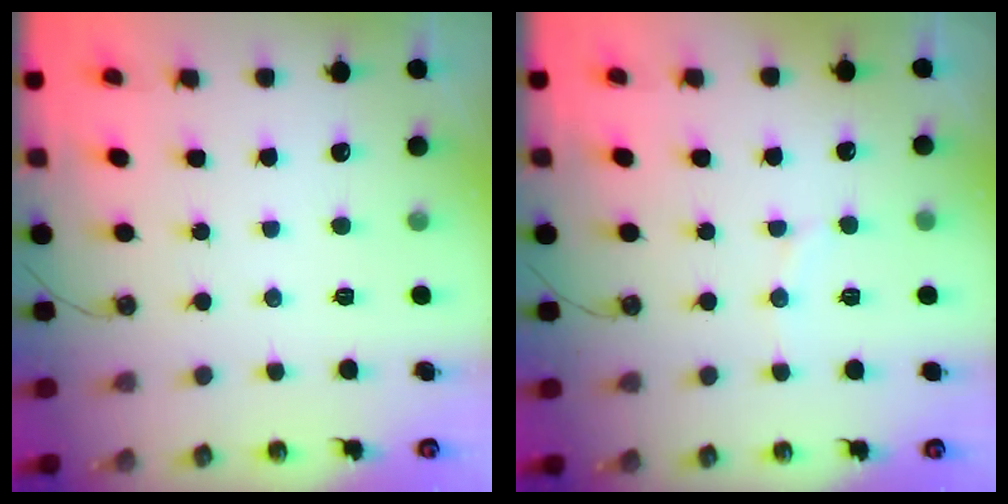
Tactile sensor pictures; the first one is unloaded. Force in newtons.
{"total": 5.5, "press": 5.3, "slide": 1.6}